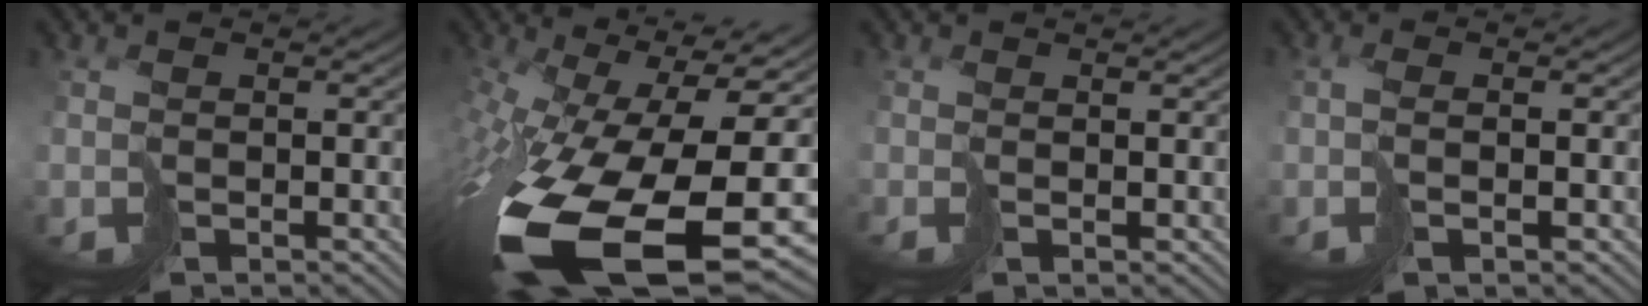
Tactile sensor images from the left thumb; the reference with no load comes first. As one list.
[{"total": 19.7, "force": [-6.7, 9.7, 15.8], "torque": [-0.325, -0.080, -0.071]}, {"total": 1.2, "force": [0.1, 0.1, 1.2], "torque": [-0.026, -0.002, -0.003]}, {"total": 2.5, "force": [-0.3, 0.5, 2.4], "torque": [-0.053, 0.000, -0.010]}]